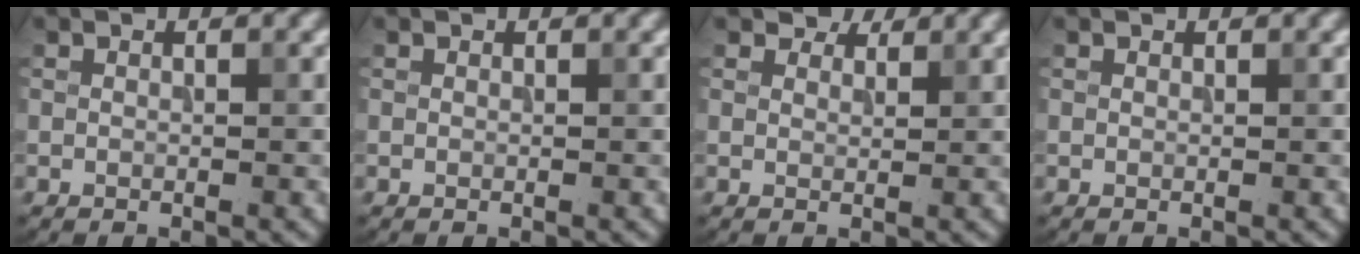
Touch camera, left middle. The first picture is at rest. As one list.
[{"total": 0.0}, {"total": 2.2, "force": [2.0, 0.8, 0.5], "torque": [-0.014, 0.001, 0.025]}, {"total": 0.0}]